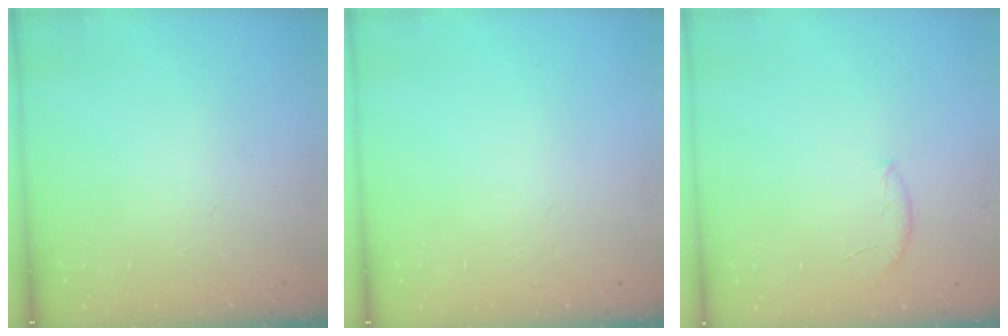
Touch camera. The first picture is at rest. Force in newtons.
{"total": 0.0}
{"total": 6.9, "press": 6.7, "slide": 1.8}